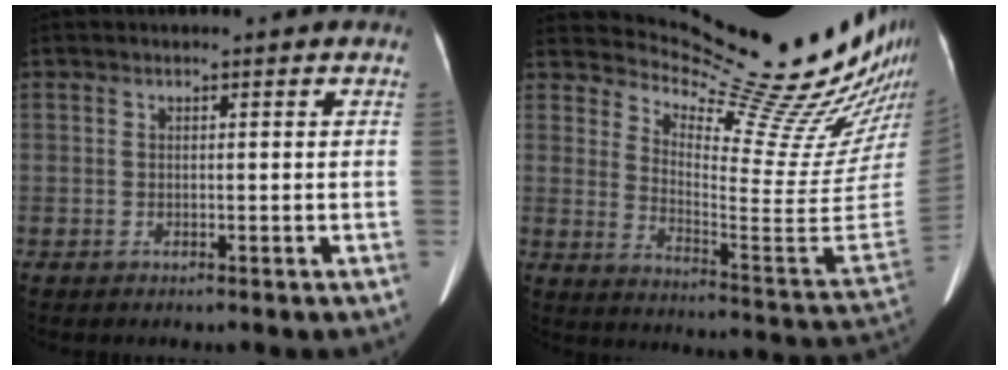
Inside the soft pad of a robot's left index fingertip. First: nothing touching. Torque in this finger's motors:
{"motor_torque": [0.49, -1.17, -0.09, -0.05]}